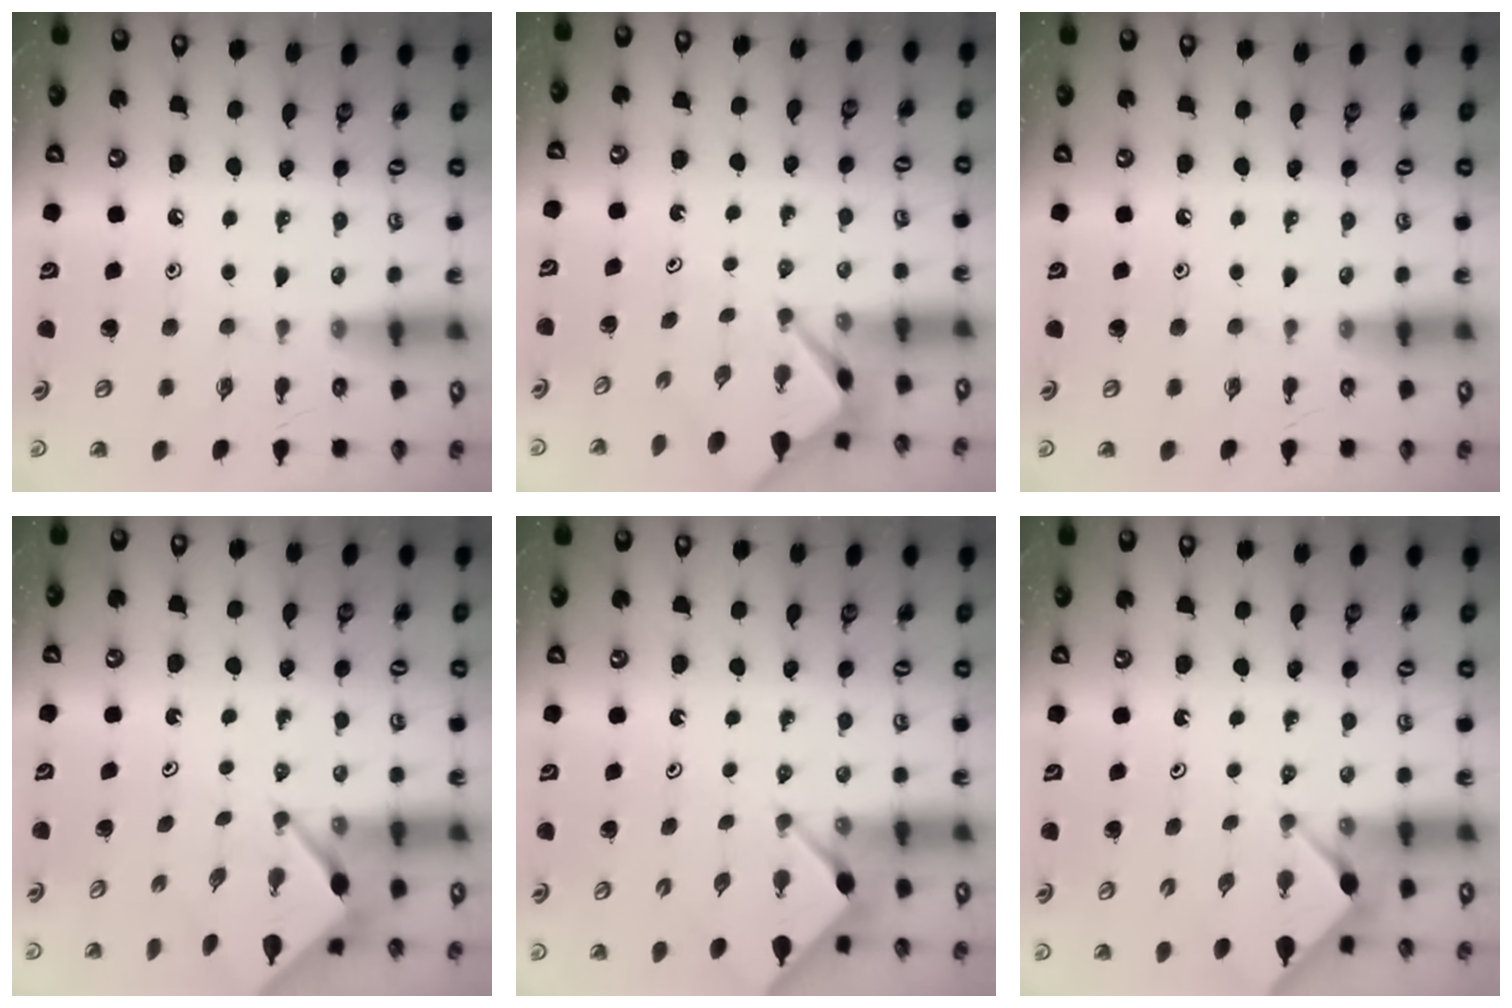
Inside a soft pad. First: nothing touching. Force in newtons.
{"total": 2.9, "press": 2.9, "slide": 0.2}
{"total": 0.0}
{"total": 3.3, "press": 3.3, "slide": 0.2}
{"total": 3.1, "press": 3.1, "slide": 0.3}
{"total": 2.9, "press": 2.8, "slide": 0.3}